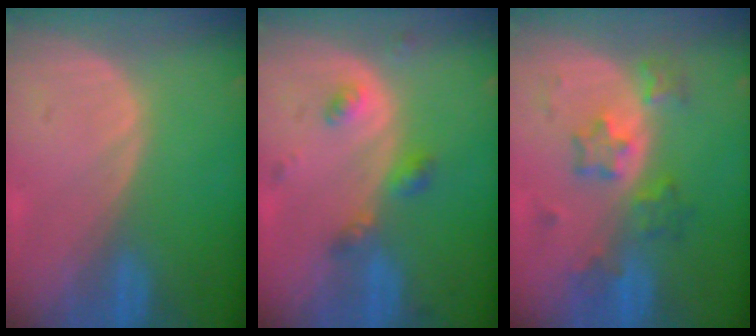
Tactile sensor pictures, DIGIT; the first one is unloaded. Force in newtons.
{"total": 4.3, "press": 4.1, "slide": 1.3}
{"total": 6.1, "press": 5.9, "slide": 1.2}